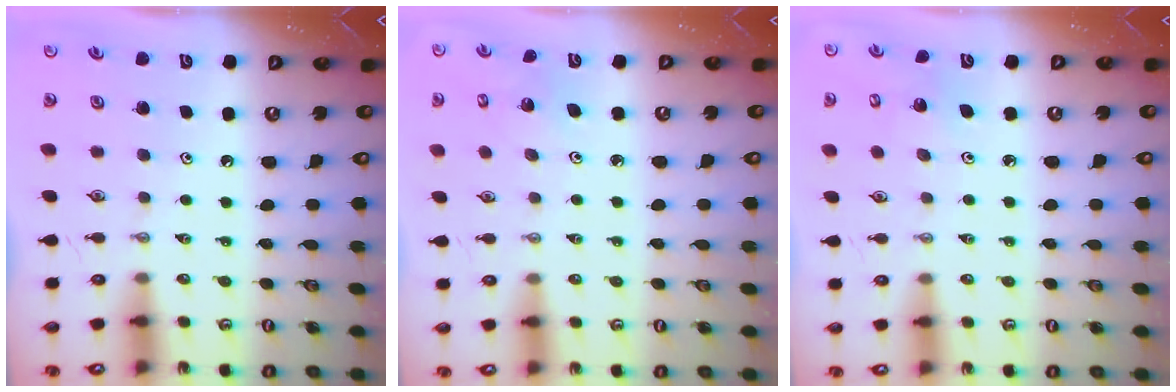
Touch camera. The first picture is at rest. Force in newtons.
{"total": 2.1, "press": 2.1, "slide": 0.1}
{"total": 3.4, "press": 3.4, "slide": 0.2}